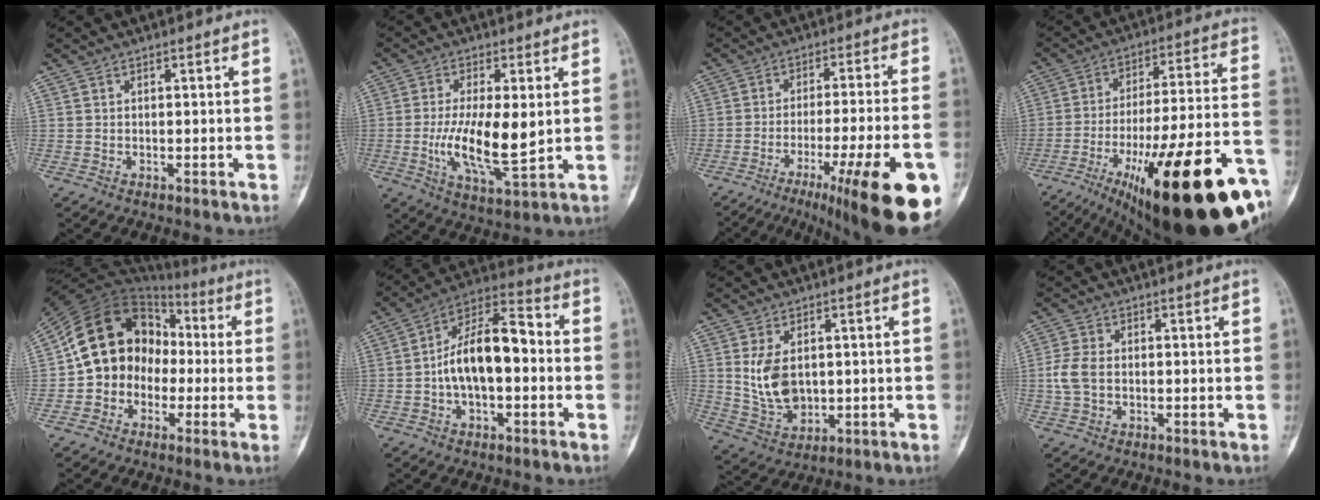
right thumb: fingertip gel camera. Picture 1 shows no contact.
{"total": 12.0, "force": [-0.1, 4.0, 11.4], "torque": [-0.211, -0.018, 0.006]}
{"total": 22.0, "force": [-11.0, 3.4, 18.7], "torque": [-0.215, 0.032, -0.157]}
{"total": 34.4, "force": [-16.5, 8.6, 29.0], "torque": [-0.359, 0.041, -0.246]}
{"total": 14.8, "force": [-1.2, 12.4, 8.0], "torque": [-0.100, 0.040, -0.030]}
{"total": 14.7, "force": [-1.1, 7.4, 12.6], "torque": [-0.207, 0.047, -0.029]}
{"total": 9.0, "force": [1.3, 6.0, 6.6], "torque": [-0.111, -0.012, 0.042]}
{"total": 4.5, "force": [-0.4, 2.9, 3.4], "torque": [-0.087, 0.006, -0.012]}